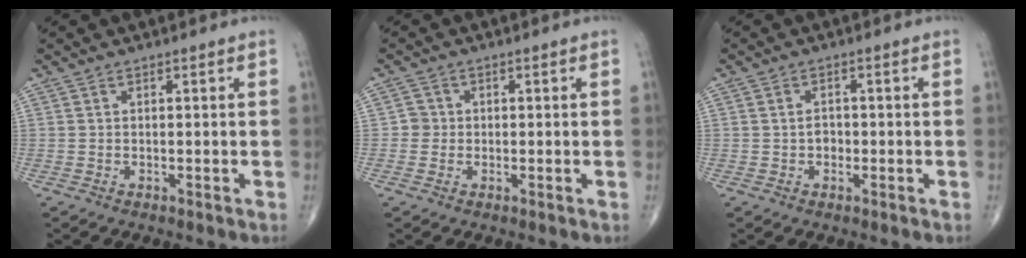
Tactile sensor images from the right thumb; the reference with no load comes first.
{"total": 2.1, "force": [-0.2, 2.0, 0.3], "torque": [0.011, 0.007, -0.009]}
{"total": 2.1, "force": [-0.2, 1.6, 1.3], "torque": [-0.015, 0.003, -0.005]}